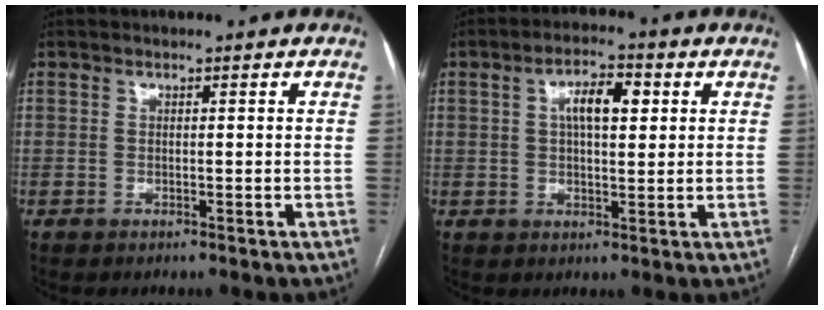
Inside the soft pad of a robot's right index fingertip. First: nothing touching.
{"total": 6.2, "force": [1.8, 2.3, 5.5], "torque": [-0.097, 0.015, 0.030]}